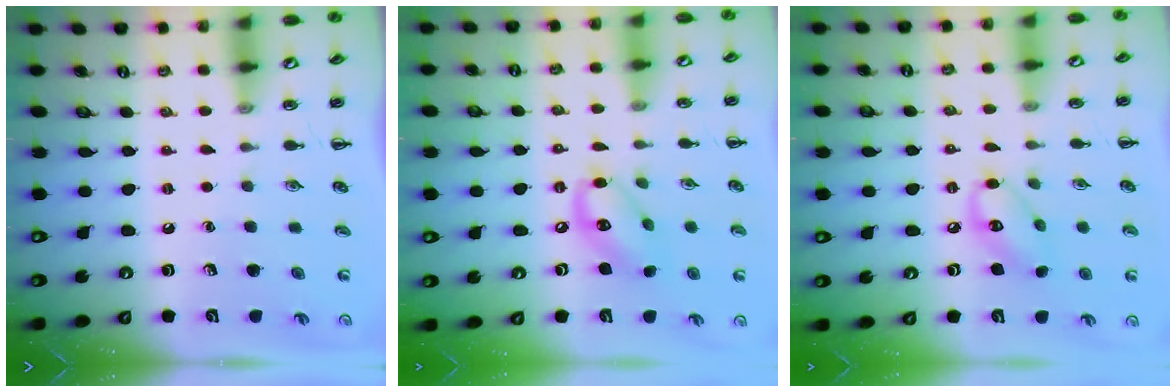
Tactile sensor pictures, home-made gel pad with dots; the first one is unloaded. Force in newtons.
{"total": 10.9, "press": 10.6, "slide": 2.2}
{"total": 7.9, "press": 7.8, "slide": 1.3}